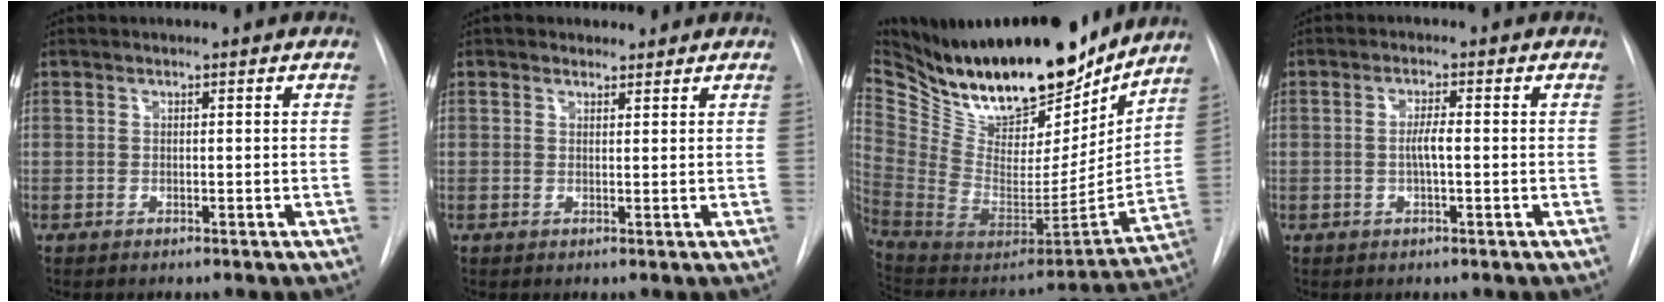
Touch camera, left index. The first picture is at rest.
{"total": 1.7, "force": [1.3, 1.1, 0.0], "torque": [0.000, 0.006, 0.016]}
{"total": 28.4, "force": [23.1, 10.5, 12.7], "torque": [-0.249, -0.029, 0.375]}
{"total": 2.6, "force": [-0.2, 0.3, 2.5], "torque": [-0.049, 0.002, -0.006]}